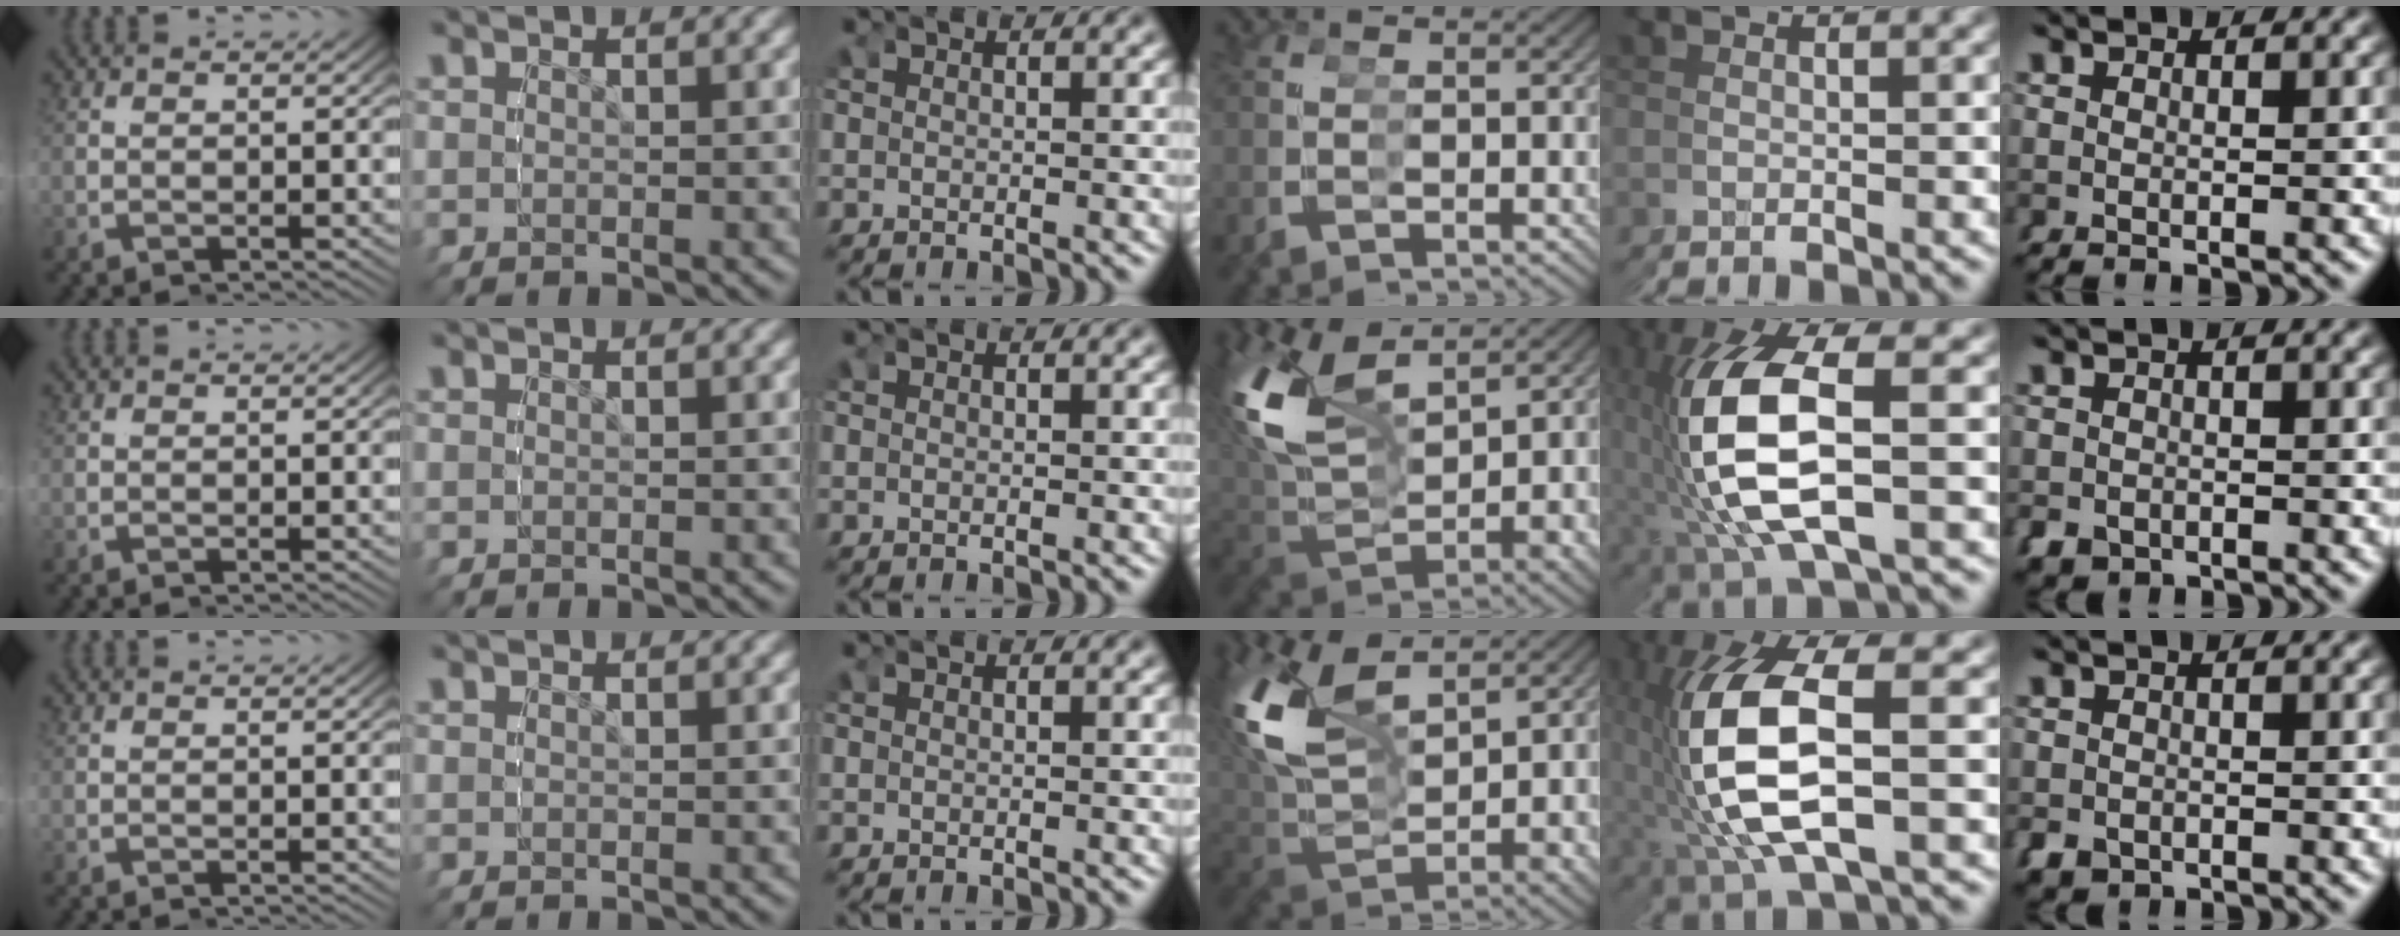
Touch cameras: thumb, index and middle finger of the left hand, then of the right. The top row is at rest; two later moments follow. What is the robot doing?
{"motion": "grasp_and_lifting", "object": "glue stick"}